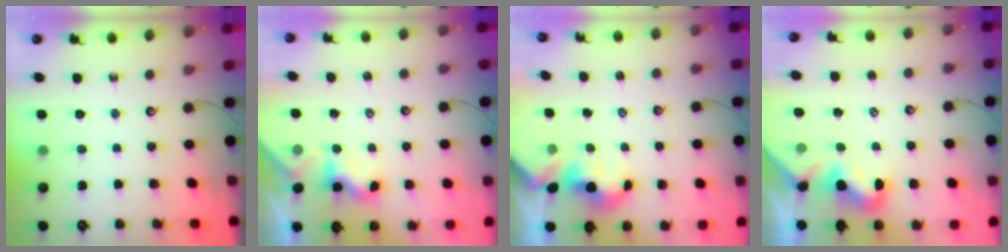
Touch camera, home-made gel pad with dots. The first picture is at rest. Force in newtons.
{"total": 2.3, "press": 2.3, "slide": 0.0}
{"total": 1.5, "press": 1.5, "slide": 0.2}
{"total": 1.0, "press": 0.9, "slide": 0.4}